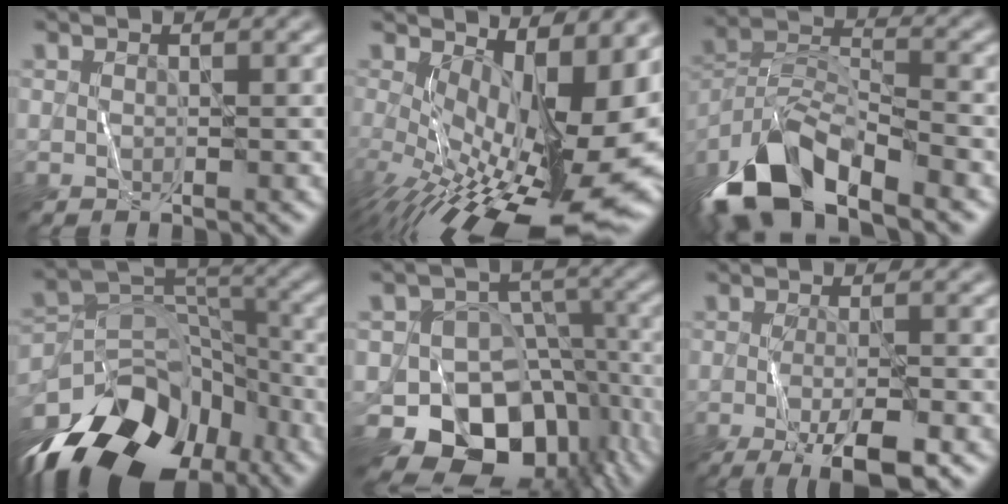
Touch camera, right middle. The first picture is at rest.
{"total": 16.8, "force": [-2.0, 7.3, 15.0], "torque": [-0.220, -0.034, -0.011]}
{"total": 10.6, "force": [-7.4, 4.0, 6.4], "torque": [-0.128, -0.001, -0.149]}
{"total": 14.7, "force": [-9.4, 8.8, 7.2], "torque": [-0.140, 0.001, -0.147]}
{"total": 15.0, "force": [-8.6, 10.1, 7.0], "torque": [-0.114, -0.005, -0.126]}
{"total": 5.7, "force": [-2.8, 1.2, 4.9], "torque": [-0.078, -0.007, -0.041]}